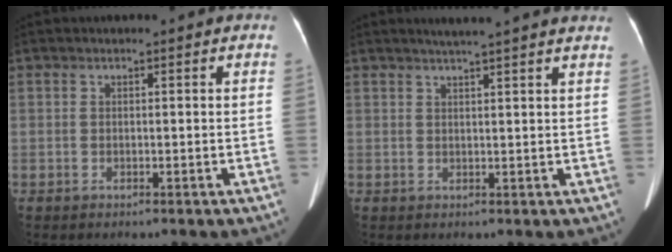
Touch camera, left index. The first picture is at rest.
{"total": 8.9, "force": [7.8, -0.2, 4.2], "torque": [-0.059, 0.022, 0.084]}